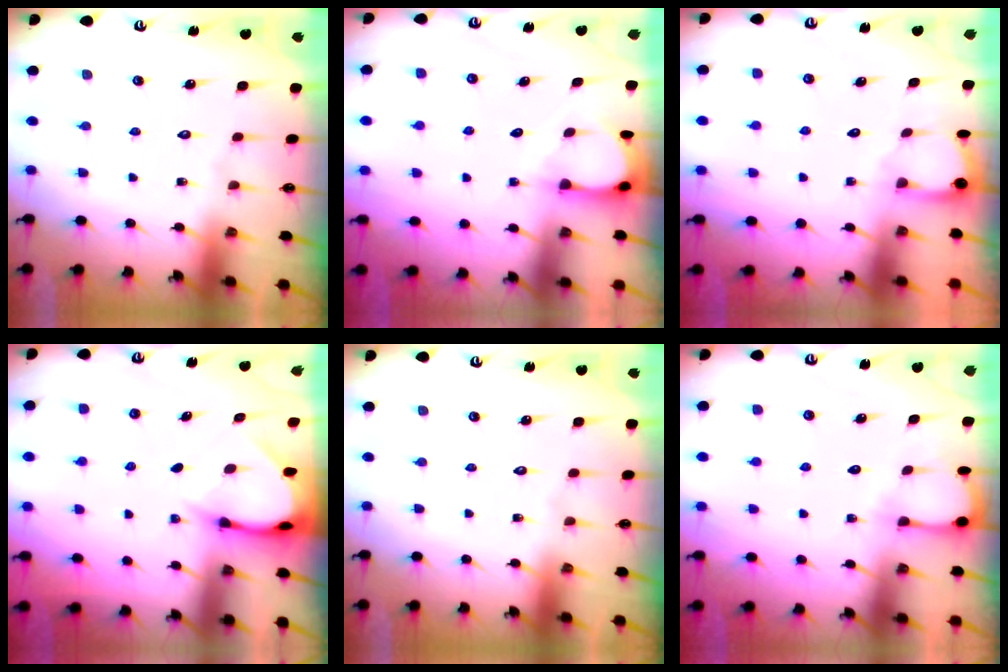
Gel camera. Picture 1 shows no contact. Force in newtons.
{"total": 3.0, "press": 3.0, "slide": 0.3}
{"total": 1.8, "press": 1.8, "slide": 0.1}
{"total": 3.6, "press": 3.6, "slide": 0.2}
{"total": 0.0}
{"total": 3.3, "press": 3.2, "slide": 0.3}